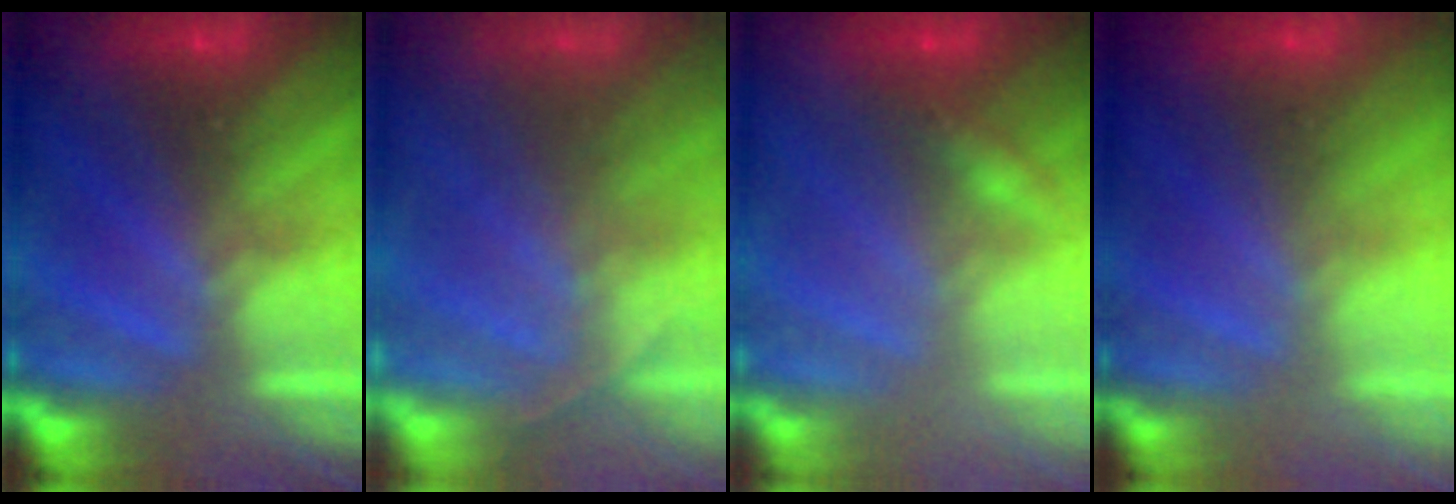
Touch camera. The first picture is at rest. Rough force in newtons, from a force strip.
{"total": 1.7}
{"total": 2.4}
{"total": 2.9}